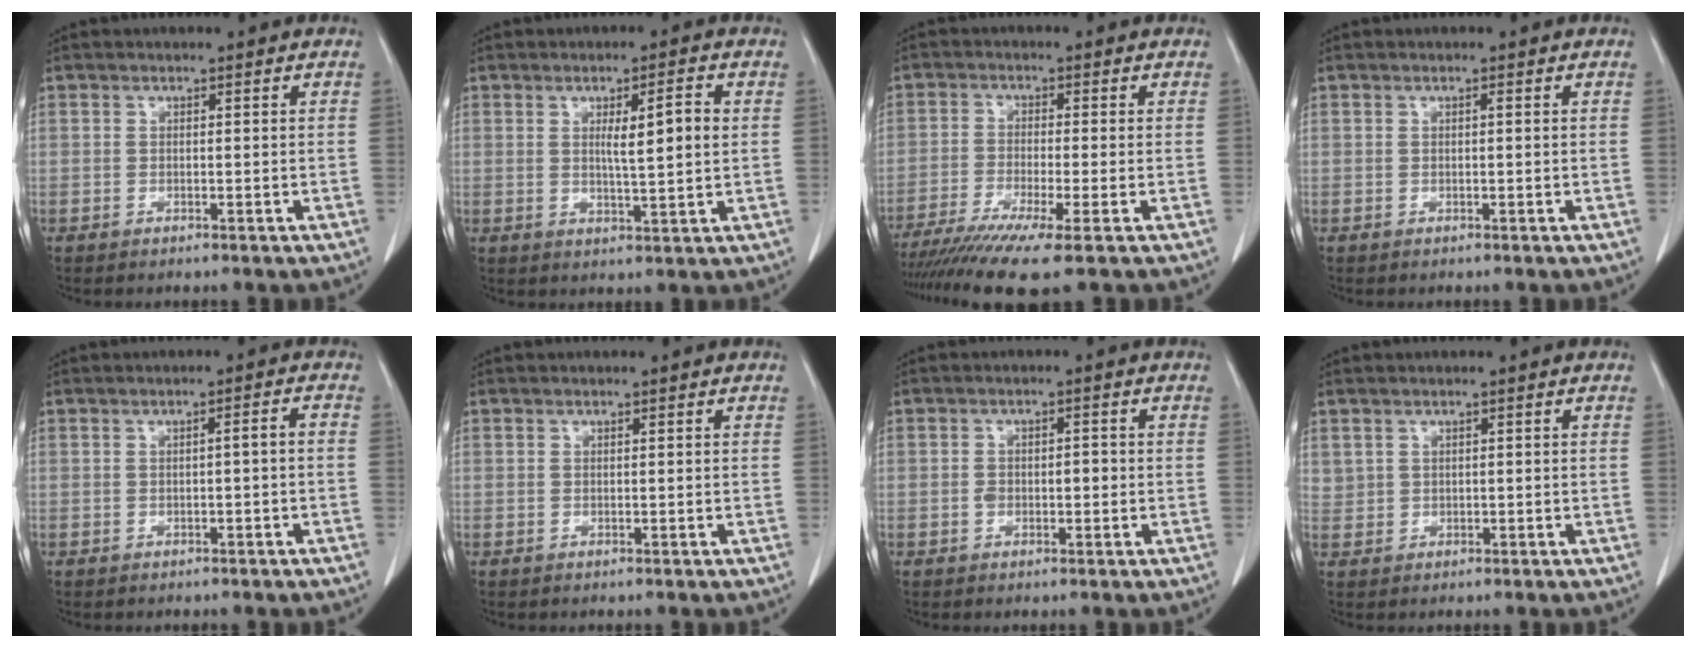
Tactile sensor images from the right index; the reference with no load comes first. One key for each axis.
{"total": 5.7, "fx": 1.1, "fy": 0.4, "fz": 5.6, "tx": -0.089, "ty": -0.001, "tz": 0.018}
{"total": 10.0, "fx": -7.3, "fy": -0.6, "fz": 6.9, "tx": -0.113, "ty": -0.022, "tz": -0.118}
{"total": 0.0}
{"total": 1.6, "fx": -0.5, "fy": 0.1, "fz": 1.5, "tx": -0.020, "ty": 0.003, "tz": -0.007}
{"total": 0.0}
{"total": 2.7, "fx": -0.4, "fy": 1.6, "fz": 2.1, "tx": -0.035, "ty": 0.011, "tz": -0.002}
{"total": 1.5, "fx": 0.9, "fy": 1.2, "fz": 0.2, "tx": 0.007, "ty": 0.007, "tz": 0.016}